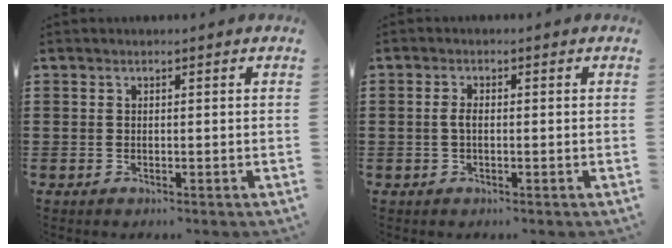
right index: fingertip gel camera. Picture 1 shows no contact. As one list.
[{"total": 1.8, "force": [-0.2, 0.7, 1.6], "torque": [-0.045, -0.005, -0.010]}]